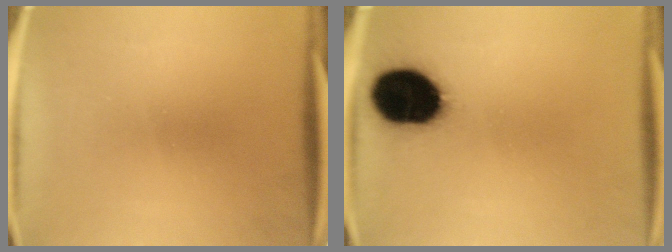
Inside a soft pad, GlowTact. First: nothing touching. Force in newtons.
{"total": 19.4}